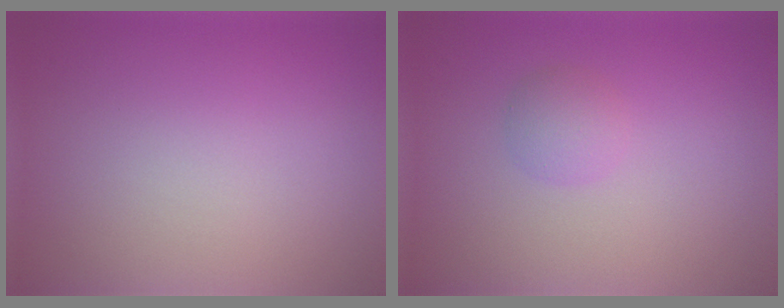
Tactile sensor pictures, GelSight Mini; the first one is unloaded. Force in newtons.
{"total": 1.6, "press": 1.6, "slide": 0.0}